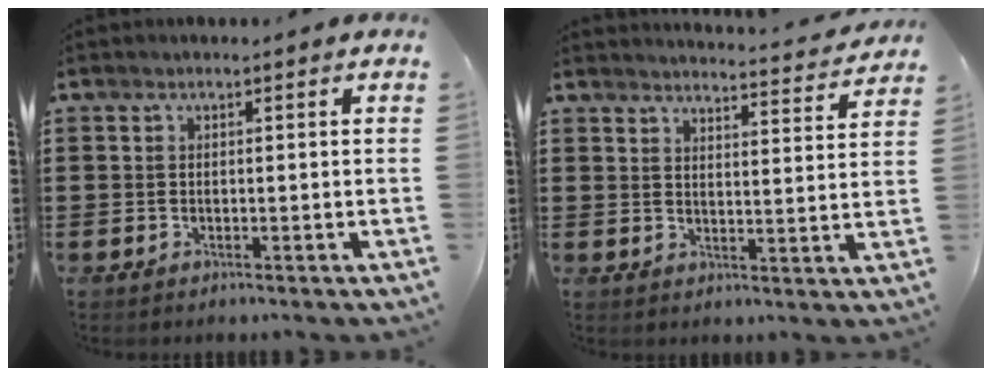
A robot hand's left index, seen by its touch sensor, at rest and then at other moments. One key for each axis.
{"total": 3.5, "fx": 3.5, "fy": -0.3, "fz": 0.5, "tx": -0.017, "ty": -0.030, "tz": 0.057}